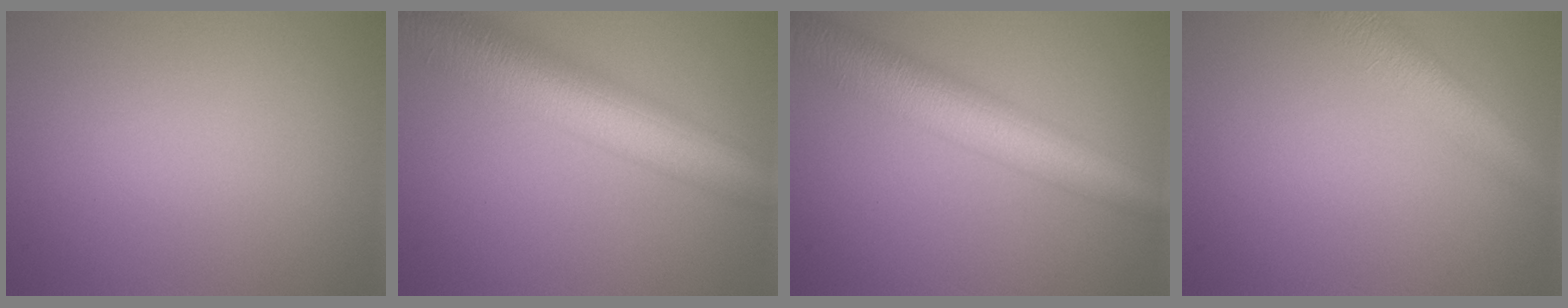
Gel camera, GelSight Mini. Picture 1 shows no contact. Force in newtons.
{"total": 10.3, "press": 10.3, "slide": 0.5}
{"total": 8.4, "press": 8.4, "slide": 0.3}
{"total": 4.5, "press": 4.5, "slide": 0.2}